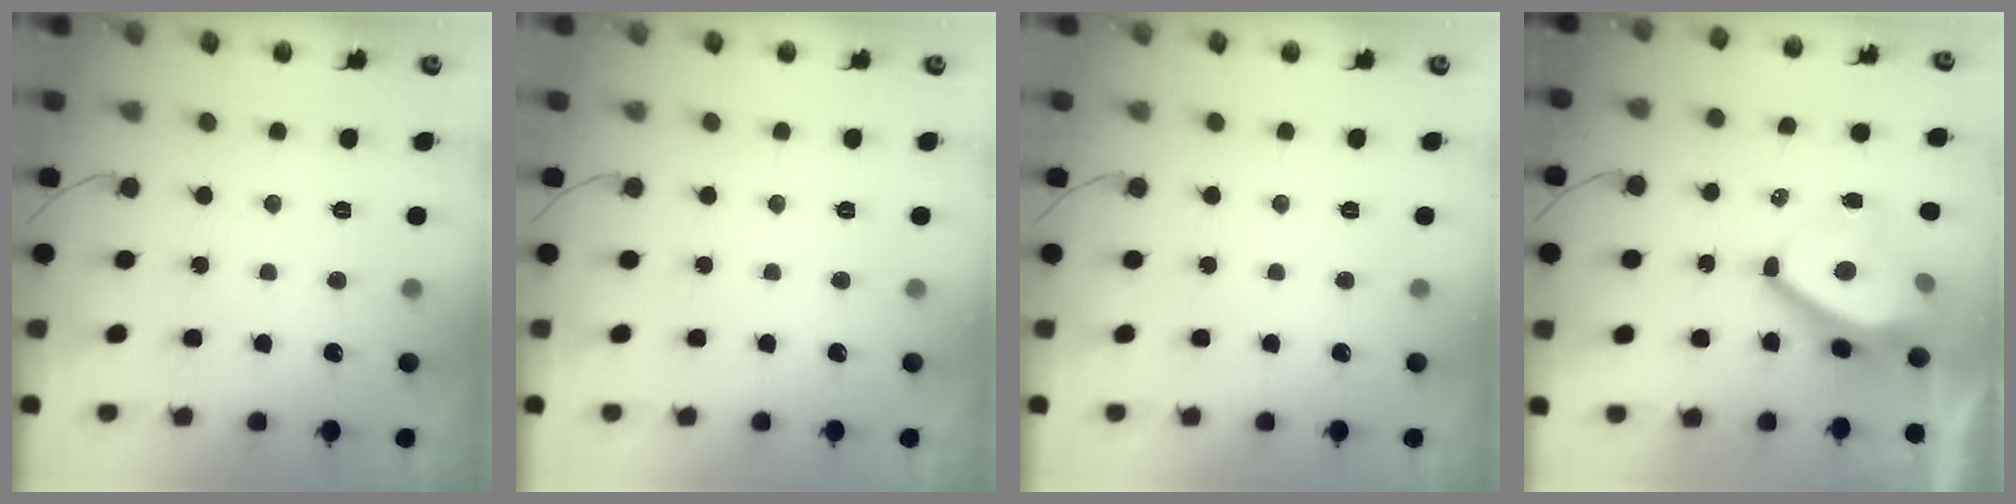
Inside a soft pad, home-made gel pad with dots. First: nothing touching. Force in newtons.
{"total": 0.0}
{"total": 0.0}
{"total": 11.1, "press": 11.1, "slide": 0.9}